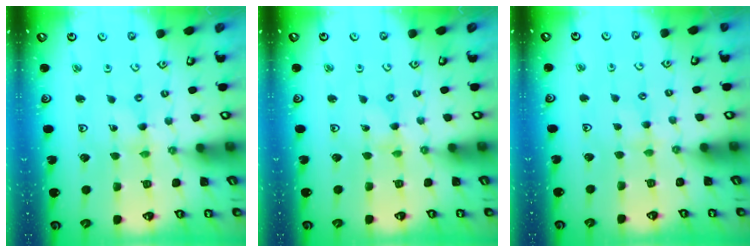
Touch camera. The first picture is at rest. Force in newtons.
{"total": 0.0}
{"total": 2.8, "press": 2.8, "slide": 0.3}